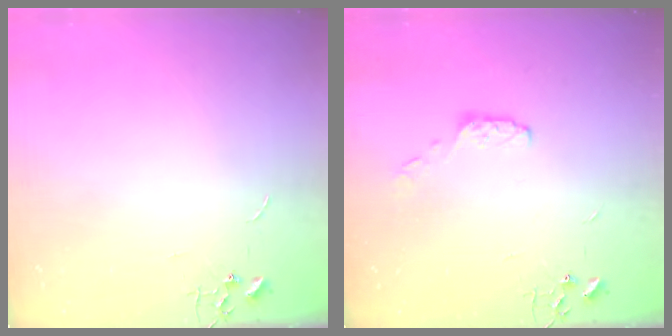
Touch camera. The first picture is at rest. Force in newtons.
{"total": 5.5, "press": 5.4, "slide": 0.9}